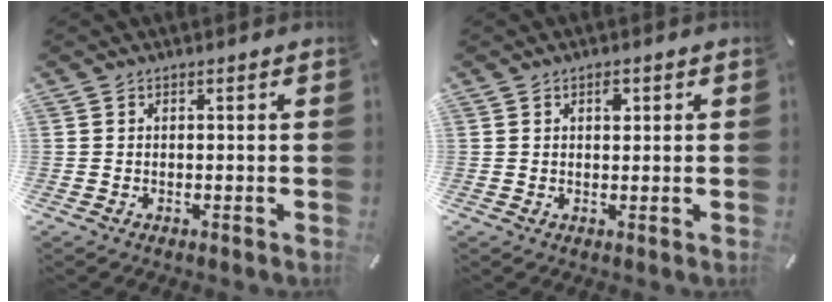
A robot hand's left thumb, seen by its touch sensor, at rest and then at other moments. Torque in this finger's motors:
{"motor_torque": [0.49, 0.59, 0.21, -0.25, 0.00]}